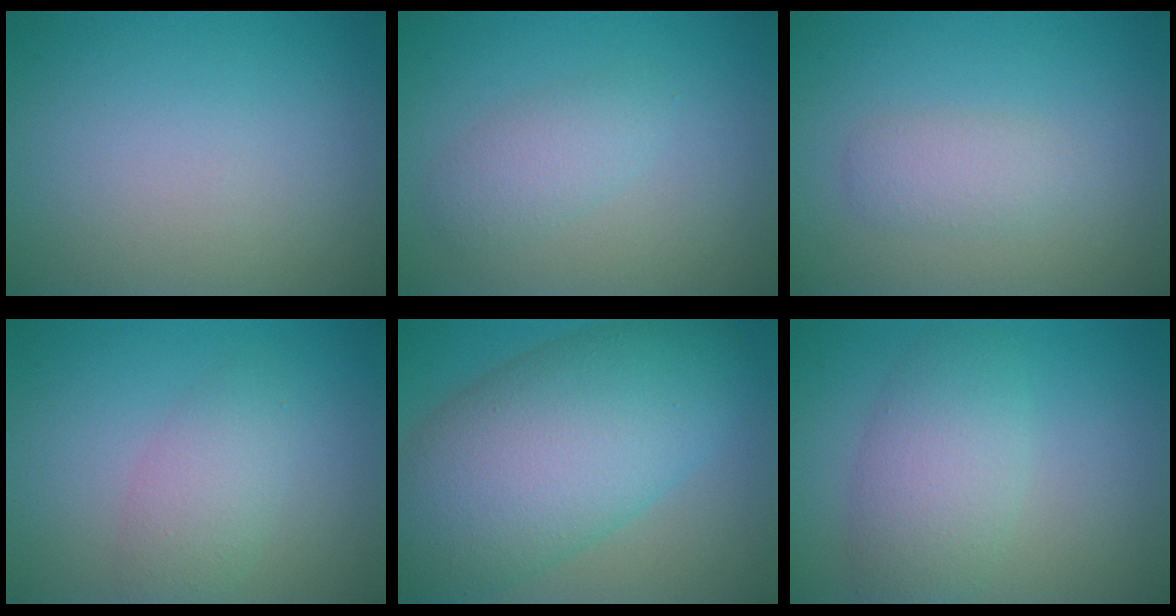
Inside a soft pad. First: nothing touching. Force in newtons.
{"total": 2.4, "press": 2.4, "slide": 0.2}
{"total": 2.0, "press": 2.0, "slide": 0.2}
{"total": 2.9, "press": 2.9, "slide": 0.1}
{"total": 12.6, "press": 12.6, "slide": 0.5}
{"total": 4.7, "press": 4.7, "slide": 0.1}